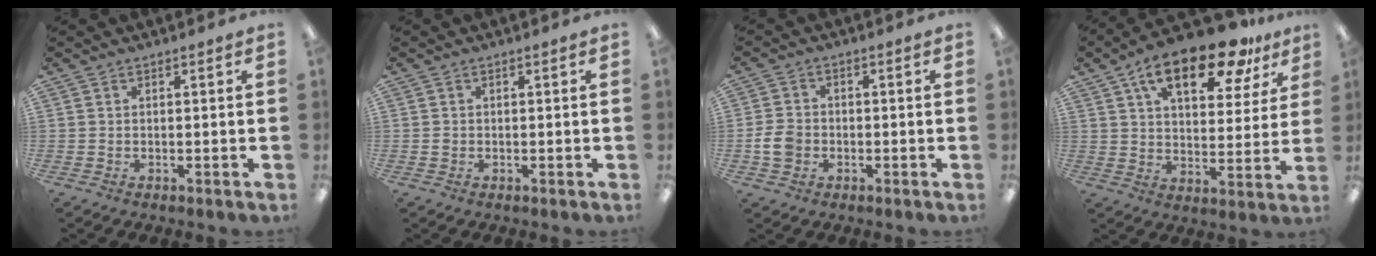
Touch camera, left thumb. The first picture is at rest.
{"total": 0.7, "force": [-0.1, 0.7, 0.2], "torque": [-0.003, 0.005, -0.003]}
{"total": 5.4, "force": [-1.3, 4.3, 2.9], "torque": [-0.055, 0.004, -0.025]}
{"total": 18.6, "force": [11.5, 7.9, 12.2], "torque": [-0.189, -0.049, 0.191]}